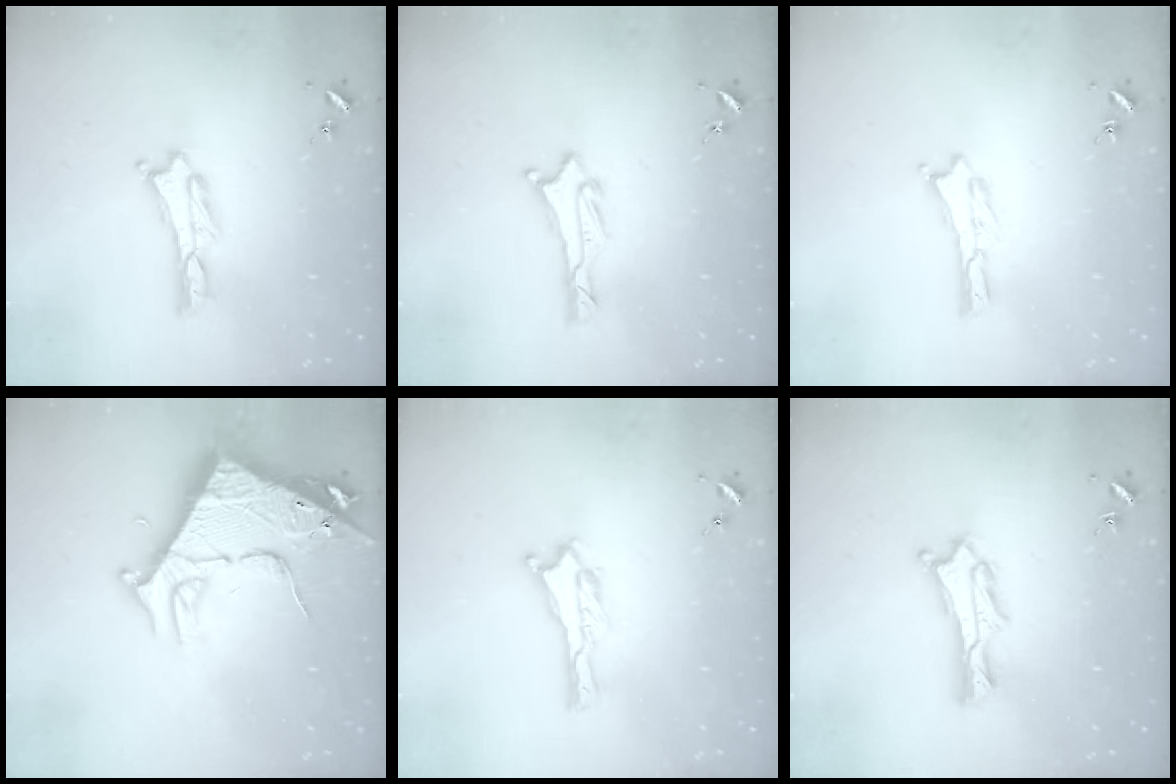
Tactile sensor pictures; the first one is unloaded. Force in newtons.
{"total": 1.5, "press": 1.5, "slide": 0.2}
{"total": 0.0}
{"total": 10.3, "press": 10.2, "slide": 1.3}
{"total": 0.0}
{"total": 2.0, "press": 2.0, "slide": 0.2}